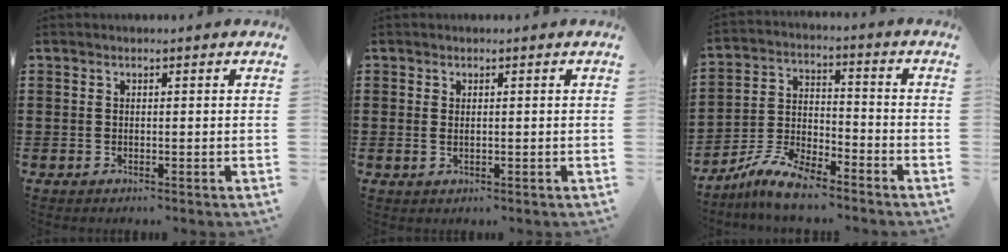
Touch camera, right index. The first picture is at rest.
{"total": 0.8, "force": [0.2, 0.3, 0.7], "torque": [-0.016, 0.004, 0.004]}
{"total": 7.5, "force": [-6.5, 1.9, 3.2], "torque": [-0.076, 0.010, -0.126]}